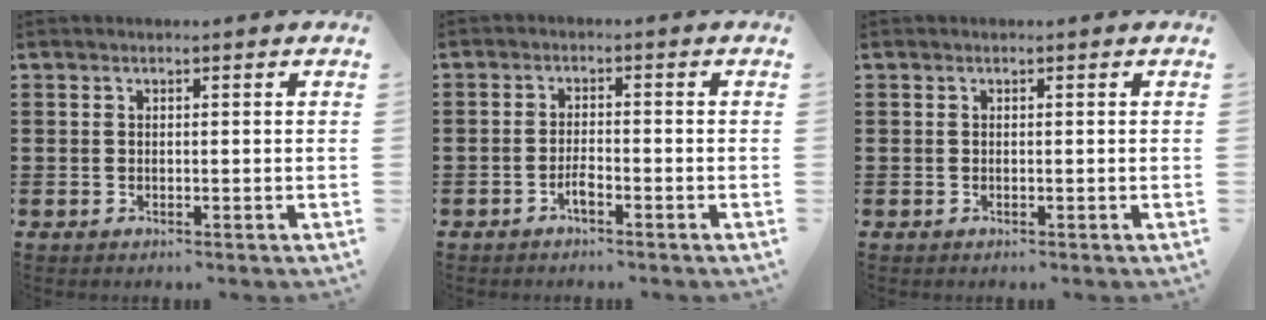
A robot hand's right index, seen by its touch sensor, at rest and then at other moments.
{"total": 2.1, "force": [-1.4, 0.3, 1.4], "torque": [-0.034, -0.001, -0.029]}
{"total": 0.0}